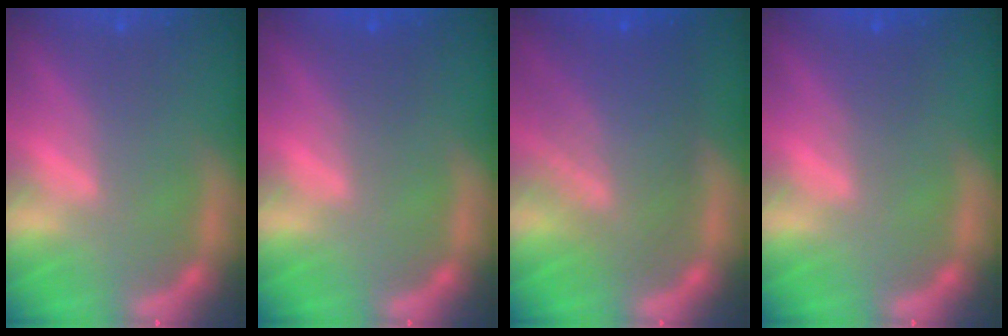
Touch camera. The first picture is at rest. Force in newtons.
{"total": 1.5}
{"total": 8.5}
{"total": 1.5}